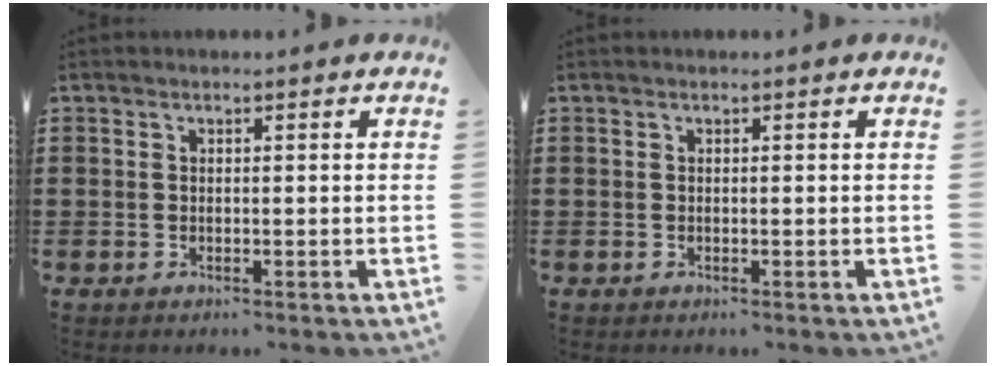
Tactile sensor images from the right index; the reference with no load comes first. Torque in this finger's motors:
{"motor_torque": [0.00, 0.00, 0.00, 0.00]}